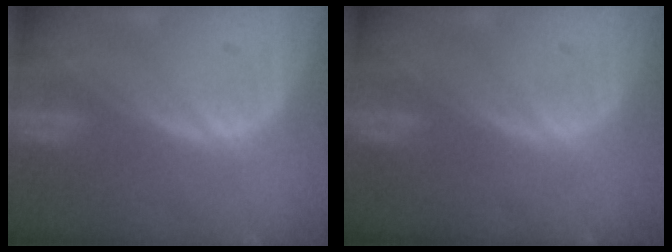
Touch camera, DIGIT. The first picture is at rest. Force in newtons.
{"total": 0.0}